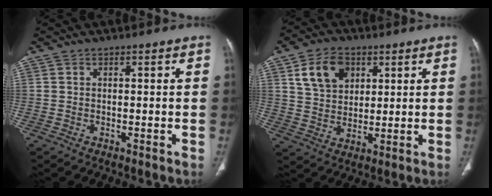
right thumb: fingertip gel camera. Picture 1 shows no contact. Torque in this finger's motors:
{"motor_torque": [0.92, 1.27, 0.57, 0.38, 0.07]}